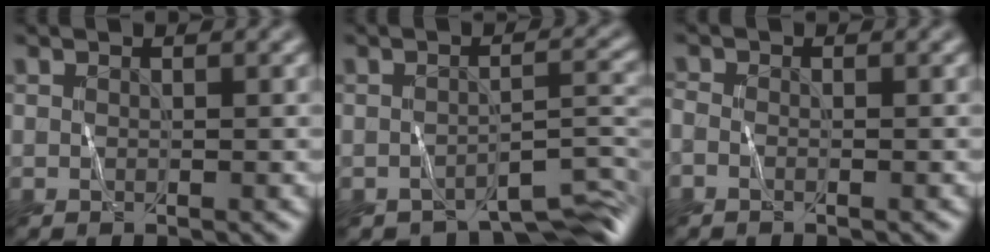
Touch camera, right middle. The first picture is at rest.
{"total": 5.1, "force": [-4.1, 1.4, 2.7], "torque": [-0.030, -0.007, -0.053]}
{"total": 1.0, "force": [-0.6, 0.6, 0.6], "torque": [-0.019, -0.005, -0.010]}